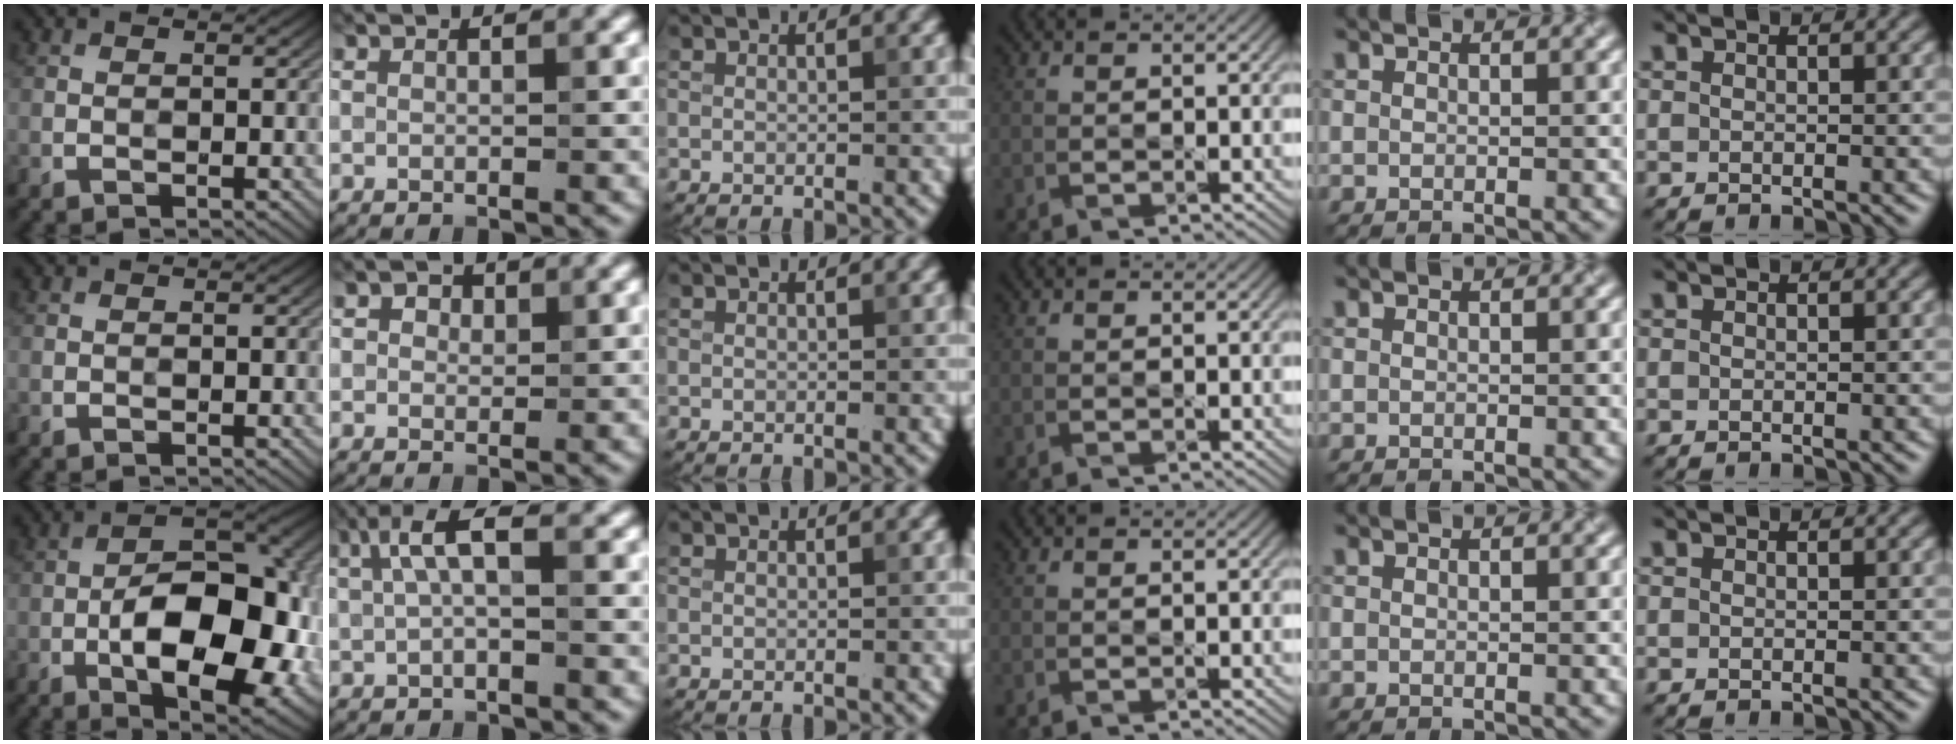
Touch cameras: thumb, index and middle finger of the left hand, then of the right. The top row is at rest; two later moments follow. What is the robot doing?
{"motion": "pour", "object": "bowl"}